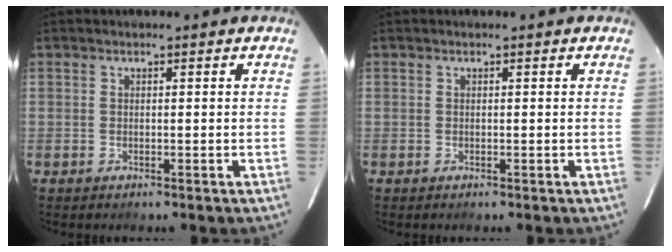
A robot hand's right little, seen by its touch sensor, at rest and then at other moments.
{"total": 0.0}